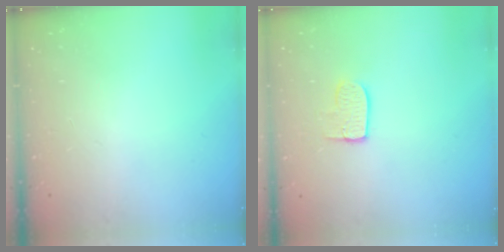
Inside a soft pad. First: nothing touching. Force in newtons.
{"total": 6.9, "press": 6.9, "slide": 0.2}